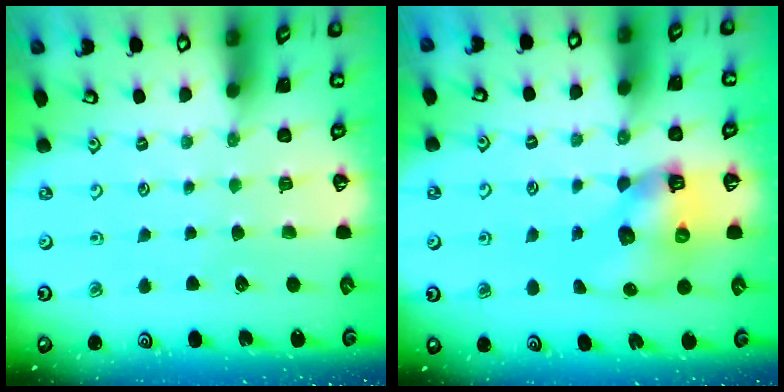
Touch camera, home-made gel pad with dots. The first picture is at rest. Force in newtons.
{"total": 10.3, "press": 10.3, "slide": 0.9}